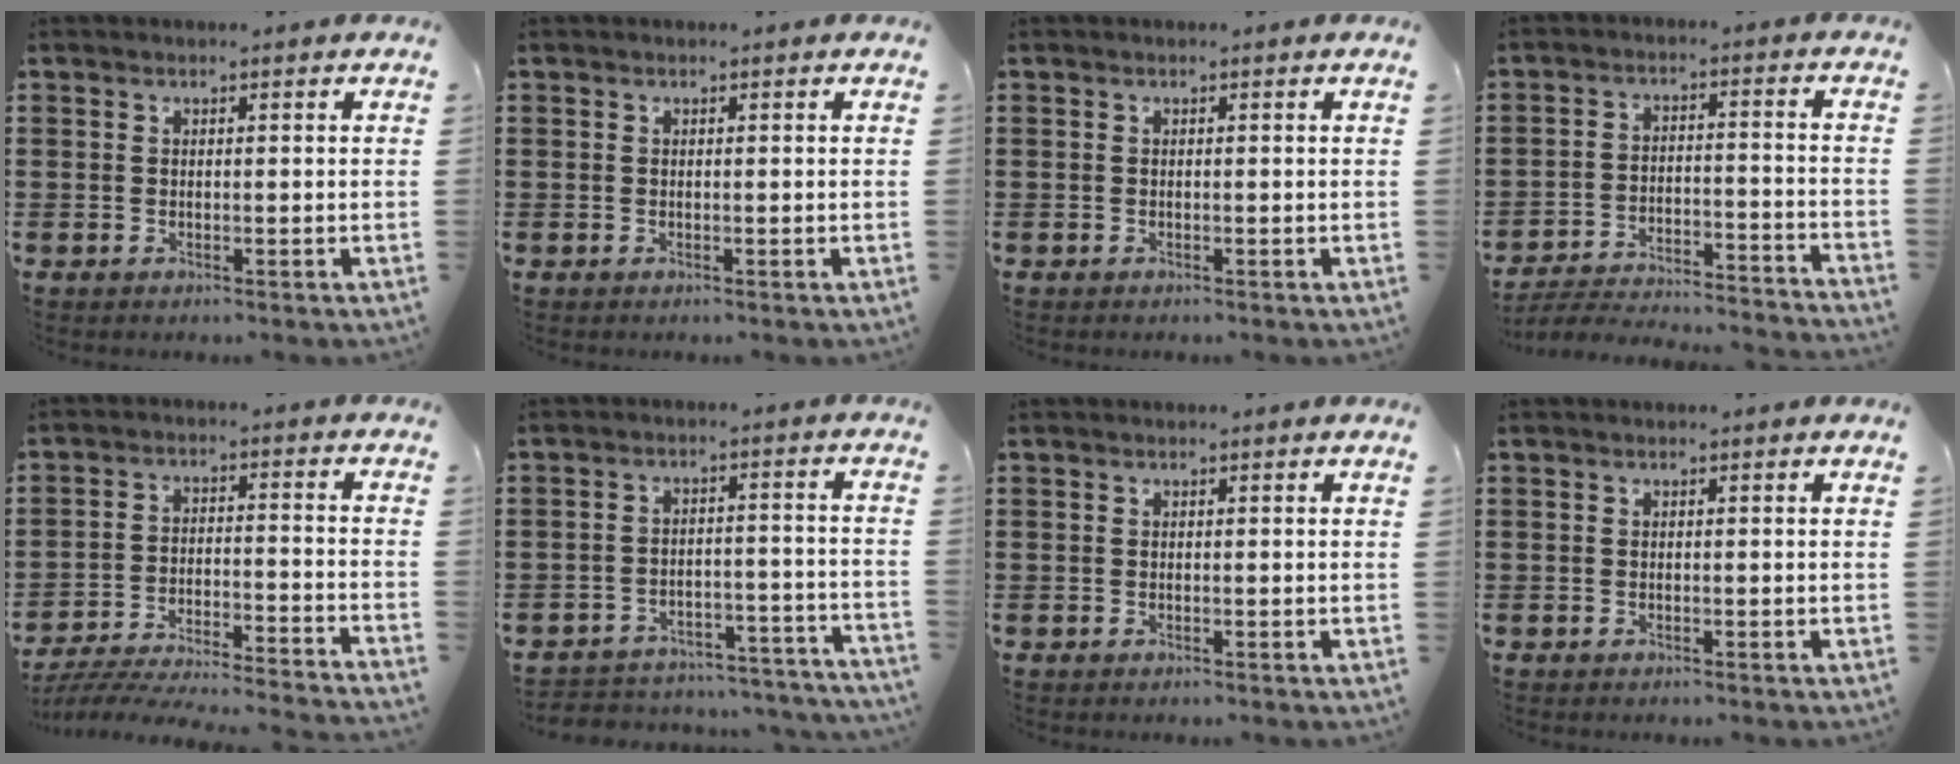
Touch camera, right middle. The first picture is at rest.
{"total": 0.0}
{"total": 0.0}
{"total": 4.4, "force": [-4.3, 0.1, 1.1], "torque": [-0.030, -0.004, -0.093]}
{"total": 5.7, "force": [-5.5, 0.0, 1.5], "torque": [-0.036, -0.008, -0.112]}
{"total": 4.2, "force": [-4.1, 0.7, 0.6], "torque": [-0.015, 0.003, -0.087]}
{"total": 0.0}
{"total": 0.0}